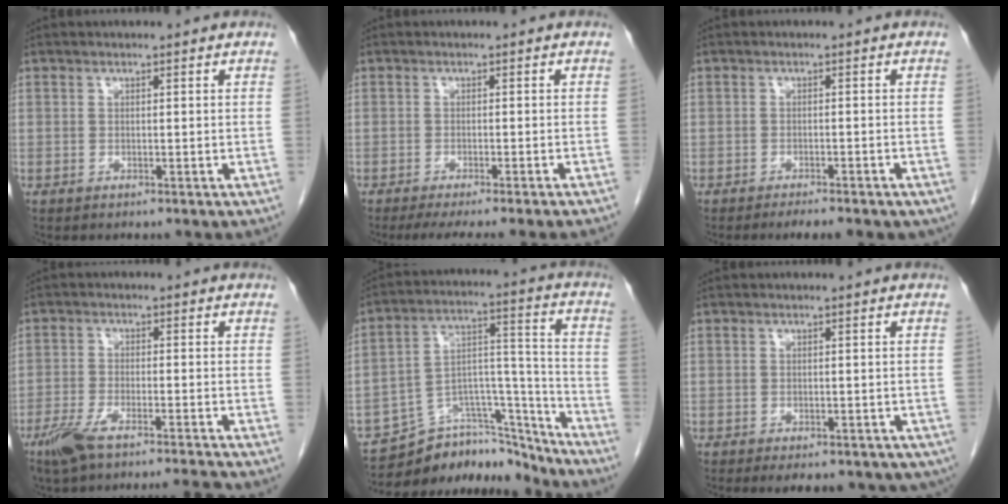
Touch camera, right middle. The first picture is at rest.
{"total": 9.7, "force": [-8.4, -0.9, 4.7], "torque": [-0.038, -0.022, -0.111]}
{"total": 6.2, "force": [-4.8, 1.5, 3.5], "torque": [-0.038, -0.005, -0.058]}
{"total": 8.2, "force": [-6.8, -0.1, 4.6], "torque": [-0.083, -0.014, -0.119]}
{"total": 17.2, "force": [-15.9, 4.6, 4.5], "torque": [-0.063, 0.054, -0.253]}
{"total": 9.9, "force": [-6.7, 4.9, 5.4], "torque": [-0.077, -0.007, -0.074]}